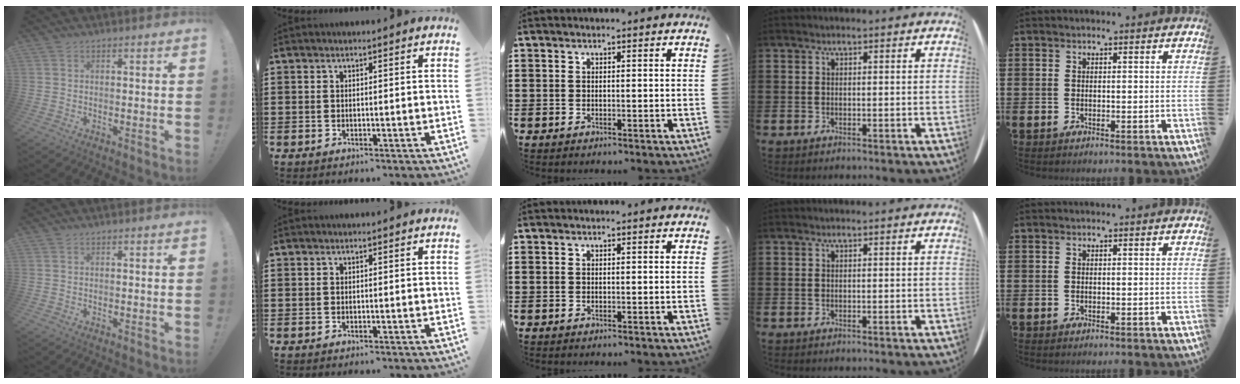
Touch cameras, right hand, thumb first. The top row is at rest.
{}